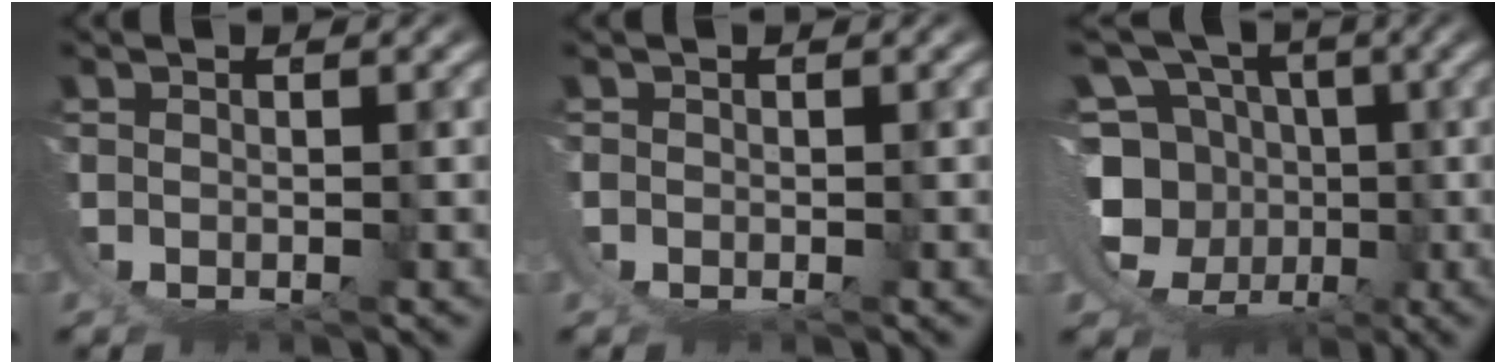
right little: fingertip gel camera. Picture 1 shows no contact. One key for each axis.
{"total": 0.9, "fx": -0.1, "fy": 0.8, "fz": -0.2, "tx": 0.000, "ty": 0.000, "tz": -0.004}
{"total": 12.2, "fx": 1.6, "fy": 10.3, "fz": 6.4, "tx": -0.140, "ty": -0.046, "tz": 0.033}